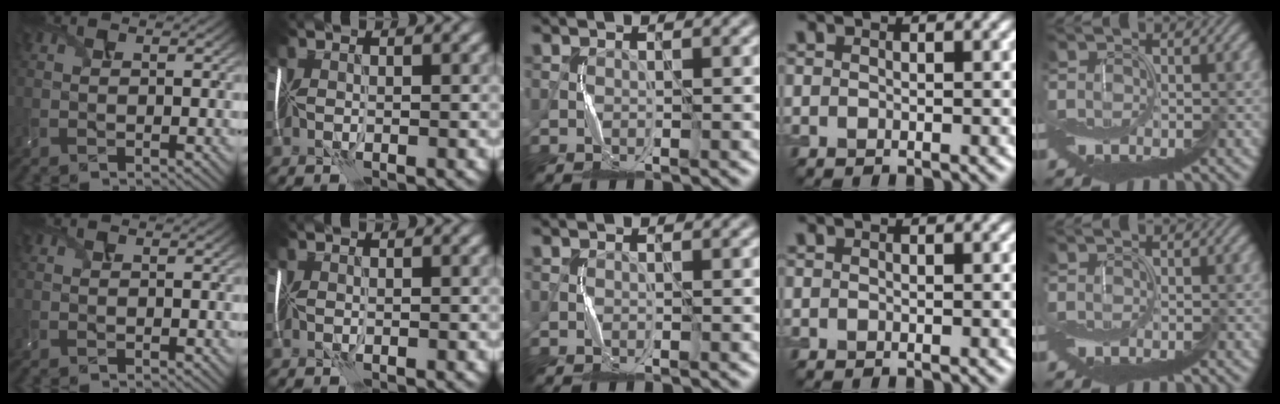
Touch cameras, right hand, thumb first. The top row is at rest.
{}